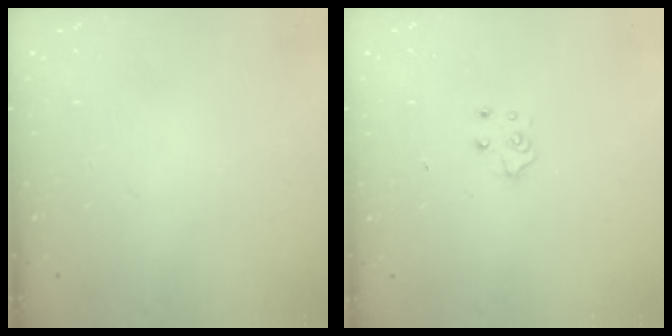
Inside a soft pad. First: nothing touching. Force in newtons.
{"total": 5.7, "press": 5.7, "slide": 0.5}